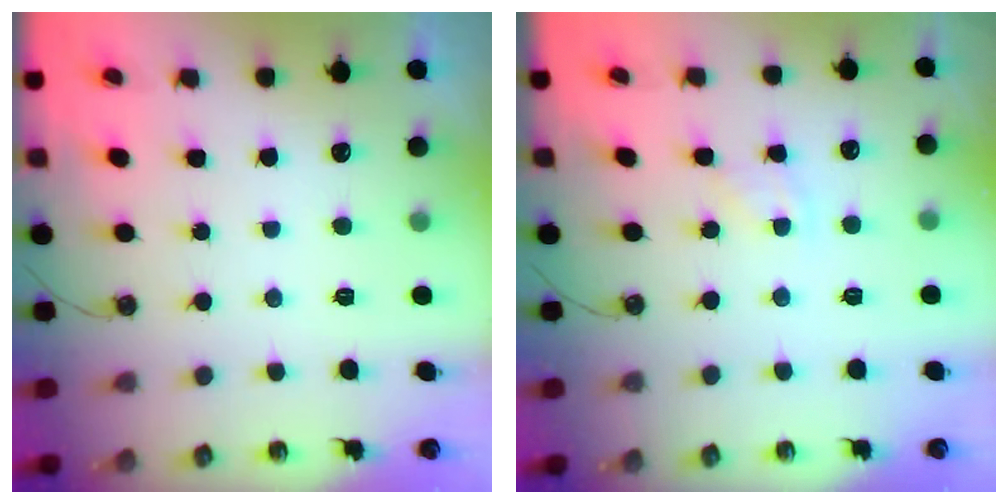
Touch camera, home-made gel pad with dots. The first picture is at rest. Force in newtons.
{"total": 5.0, "press": 5.0, "slide": 0.7}